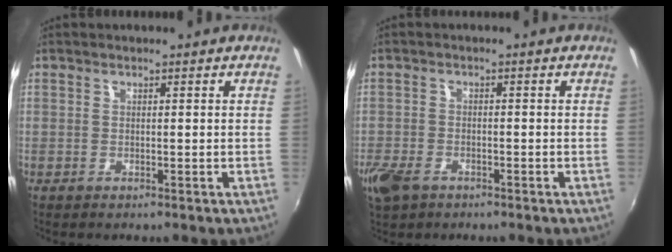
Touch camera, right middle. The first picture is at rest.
{"total": 7.3, "force": [-4.6, 4.2, 3.9], "torque": [-0.108, -0.018, -0.089]}